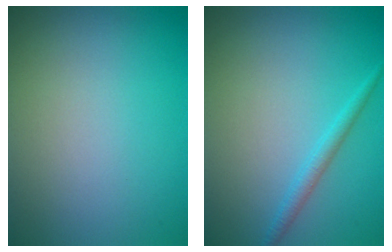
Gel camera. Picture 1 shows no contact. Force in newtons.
{"total": 1.5, "press": 1.5, "slide": 0.1}